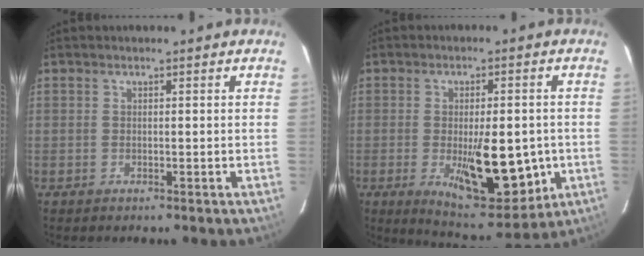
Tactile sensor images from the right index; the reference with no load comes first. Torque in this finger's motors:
{"motor_torque": [0.45, -0.12, 0.55, 0.16]}